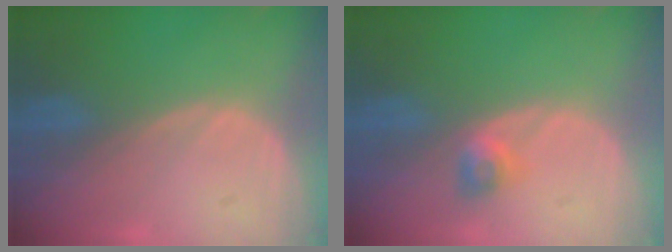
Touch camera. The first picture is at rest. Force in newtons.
{"total": 2.5, "press": 2.2, "slide": 1.3}